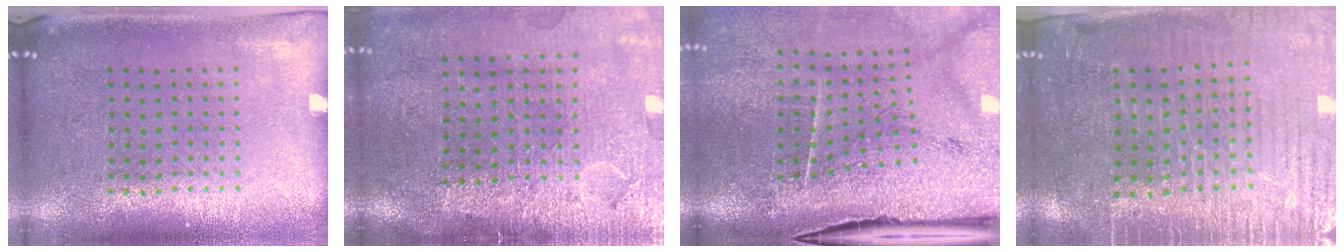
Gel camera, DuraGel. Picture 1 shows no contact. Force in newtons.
{"total": 4.4, "press": 3.6, "slide": 2.5}
{"total": 4.3, "press": 3.5, "slide": 2.5}
{"total": 3.5, "press": 3.3, "slide": 1.2}